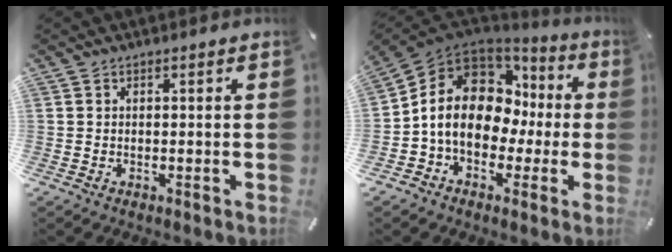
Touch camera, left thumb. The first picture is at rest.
{"total": 14.3, "force": [0.7, 11.4, 8.6], "torque": [-0.172, -0.002, 0.013]}